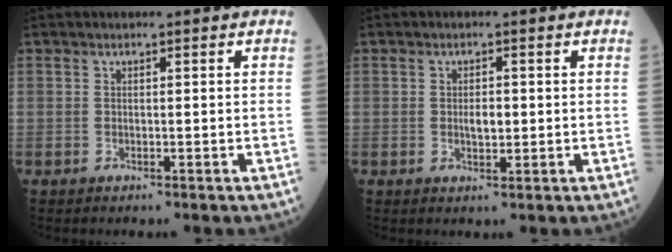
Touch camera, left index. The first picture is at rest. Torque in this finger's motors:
{"motor_torque": [0.44, -0.04, 0.13, 0.04]}